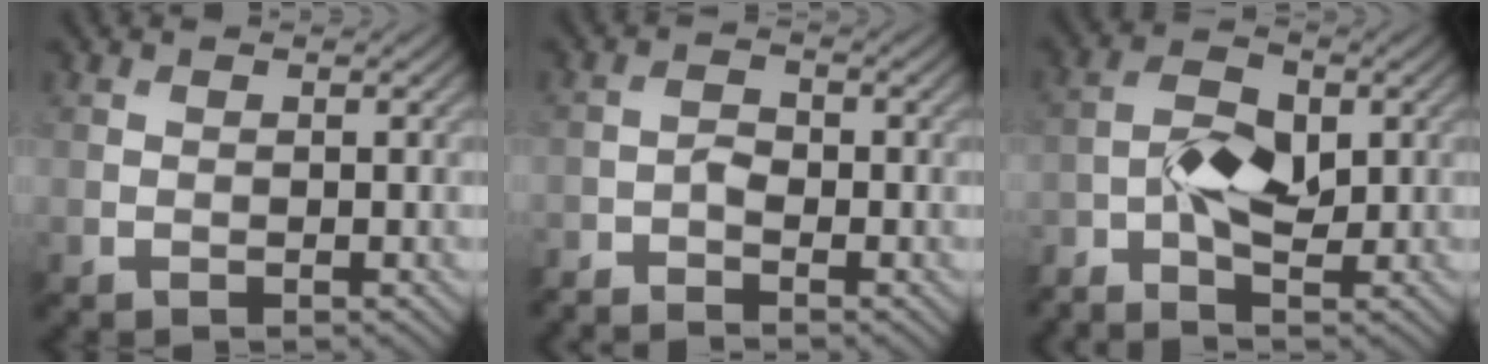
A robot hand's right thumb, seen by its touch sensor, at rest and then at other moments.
{"total": 2.4, "force": [-2.1, 0.5, 0.9], "torque": [-0.022, -0.002, -0.051]}
{"total": 4.9, "force": [-1.7, 2.2, 4.0], "torque": [-0.086, 0.009, -0.043]}